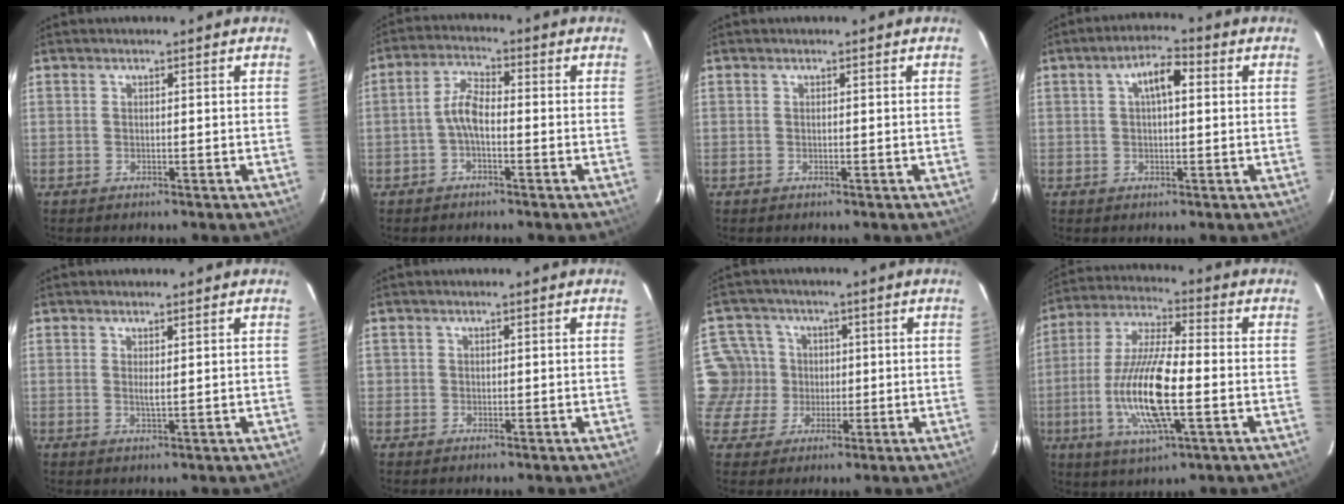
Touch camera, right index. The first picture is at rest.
{"total": 4.5, "force": [-1.4, 1.8, 3.8], "torque": [-0.085, 0.017, -0.031]}
{"total": 0.0}
{"total": 5.3, "force": [1.2, 2.2, 4.7], "torque": [-0.084, 0.018, 0.022]}
{"total": 1.6, "force": [0.5, 0.1, 1.5], "torque": [-0.025, -0.001, 0.007]}
{"total": 0.8, "force": [0.0, 0.8, -0.1], "torque": [0.003, 0.001, -0.001]}
{"total": 6.8, "force": [0.0, 6.8, 0.1], "torque": [-0.010, 0.015, -0.008]}
{"total": 16.1, "force": [-3.6, 4.1, 15.2], "torque": [-0.313, -0.007, -0.071]}